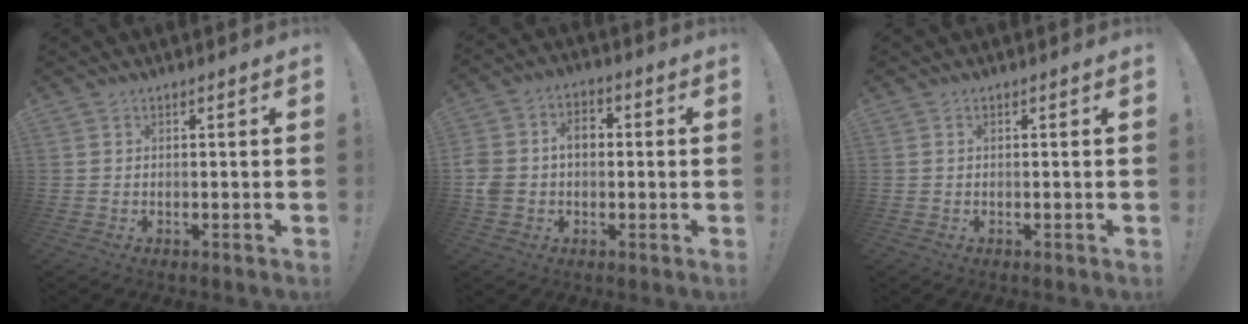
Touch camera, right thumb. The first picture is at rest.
{"total": 9.4, "force": [0.4, 7.5, 5.7], "torque": [-0.114, 0.014, 0.011]}
{"total": 0.0}